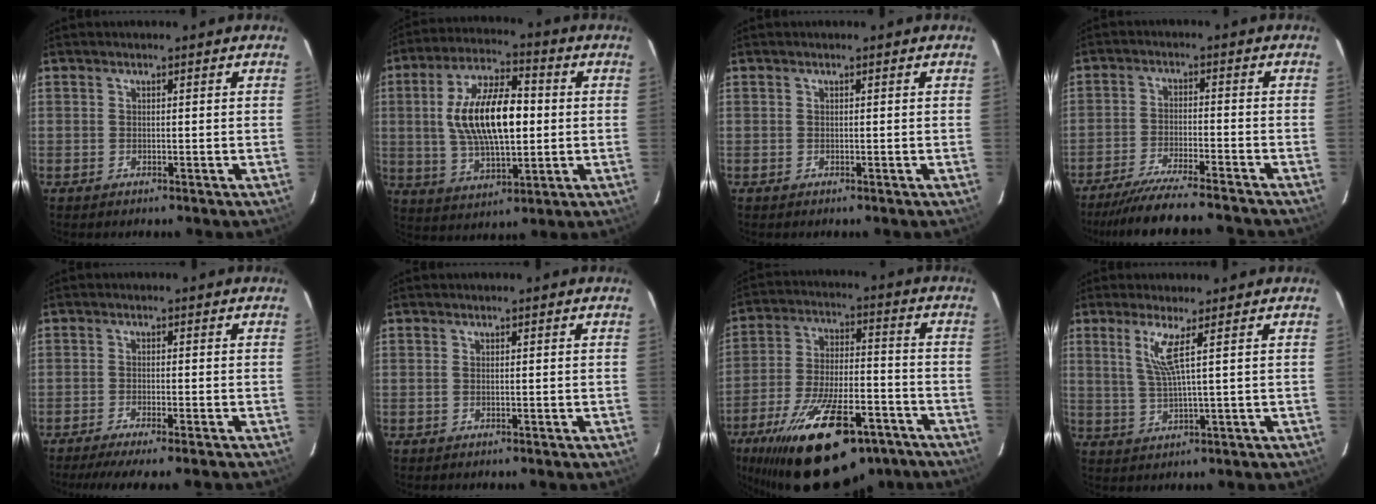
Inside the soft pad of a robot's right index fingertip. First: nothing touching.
{"total": 16.7, "force": [1.0, 7.1, 15.0], "torque": [-0.280, 0.012, 0.021]}
{"total": 0.0}
{"total": 15.2, "force": [-13.8, 0.9, 6.2], "torque": [-0.132, -0.025, -0.216]}
{"total": 8.2, "force": [-6.9, -0.4, 4.3], "torque": [-0.084, -0.024, -0.108]}
{"total": 0.0}
{"total": 26.7, "force": [-18.2, 10.4, 16.6], "torque": [-0.304, -0.025, -0.270]}
{"total": 4.9, "force": [2.1, -0.8, 4.3], "torque": [-0.082, -0.009, 0.044]}